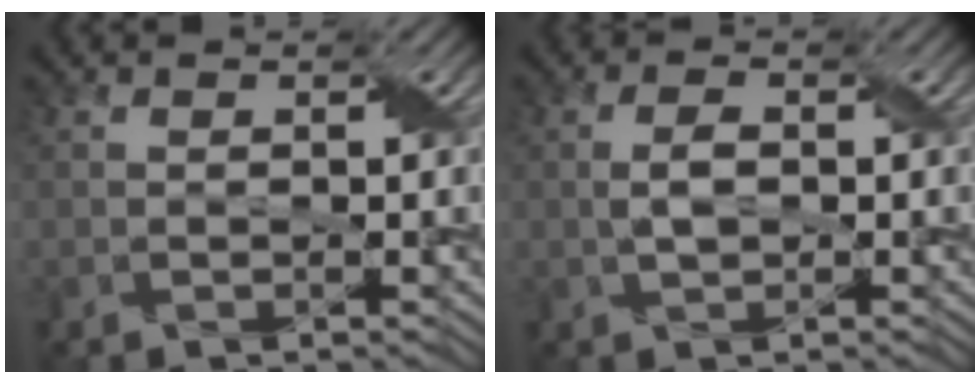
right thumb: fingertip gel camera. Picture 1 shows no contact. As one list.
[{"total": 2.5, "force": [-0.1, 1.3, 2.2], "torque": [-0.046, 0.003, -0.003]}]